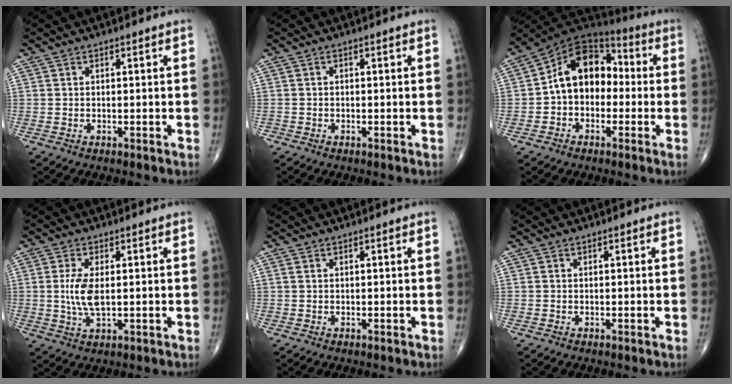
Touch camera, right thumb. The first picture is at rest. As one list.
[{"total": 0.6, "force": [-0.2, 0.6, 0.1], "torque": [0.003, 0.003, -0.007]}, {"total": 14.0, "force": [-0.5, 10.1, 9.7], "torque": [-0.123, 0.048, -0.025]}, {"total": 6.3, "force": [0.3, 2.7, 5.6], "torque": [-0.122, -0.008, 0.008]}, {"total": 0.8, "force": [0.2, 0.6, 0.4], "torque": [-0.009, 0.003, 0.005]}, {"total": 0.0}]